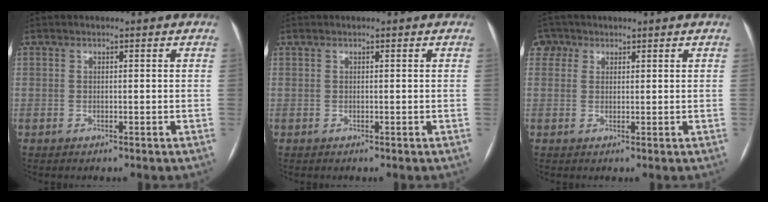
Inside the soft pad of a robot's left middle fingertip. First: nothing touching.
{"total": 0.0}
{"total": 2.6, "force": [1.4, 2.2, 0.2], "torque": [0.002, 0.011, 0.023]}